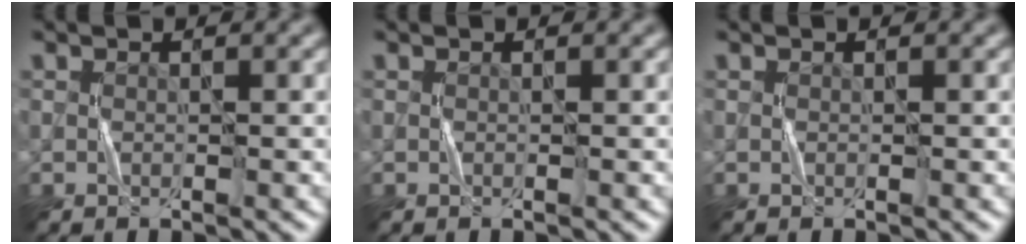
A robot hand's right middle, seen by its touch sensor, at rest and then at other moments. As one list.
[{"total": 0.0}, {"total": 0.0}]